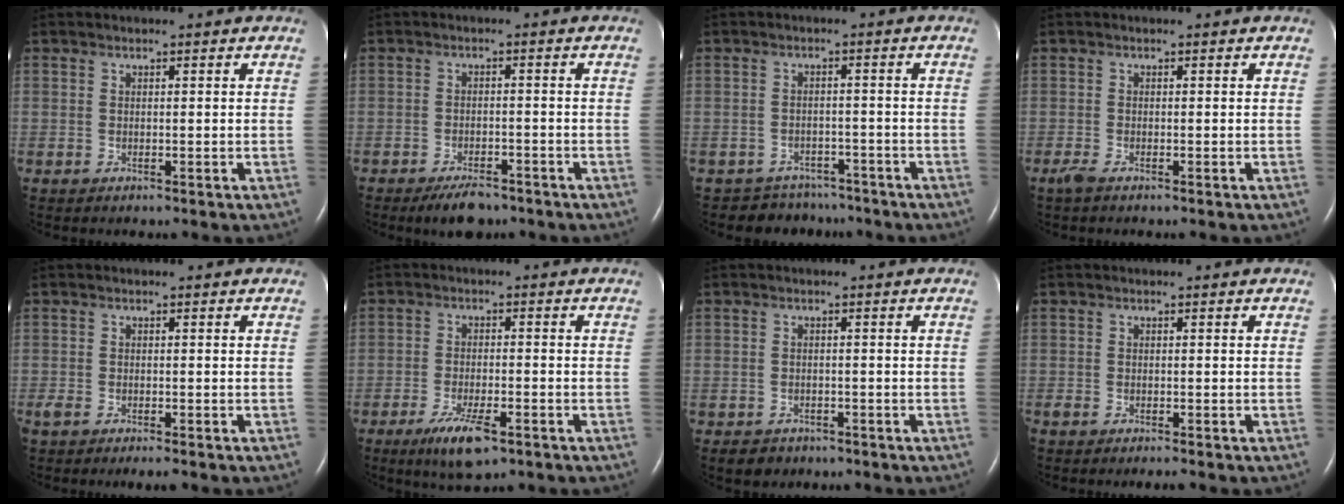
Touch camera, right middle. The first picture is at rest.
{"total": 4.6, "force": [-3.6, 1.7, 2.3], "torque": [-0.044, -0.002, -0.053]}
{"total": 5.6, "force": [-4.8, 2.7, -0.8], "torque": [0.017, 0.019, -0.066]}
{"total": 1.3, "force": [-0.9, 0.3, 0.9], "torque": [-0.031, -0.006, -0.020]}
{"total": 3.5, "force": [-2.6, 1.0, 2.1], "torque": [-0.043, -0.011, -0.040]}
{"total": 6.5, "force": [-3.9, 1.6, 5.0], "torque": [-0.099, -0.012, -0.063]}
{"total": 2.6, "force": [-1.8, 1.8, 0.3], "torque": [-0.010, 0.005, -0.024]}
{"total": 1.4, "force": [-1.2, 0.2, 0.7], "torque": [-0.019, -0.005, -0.020]}